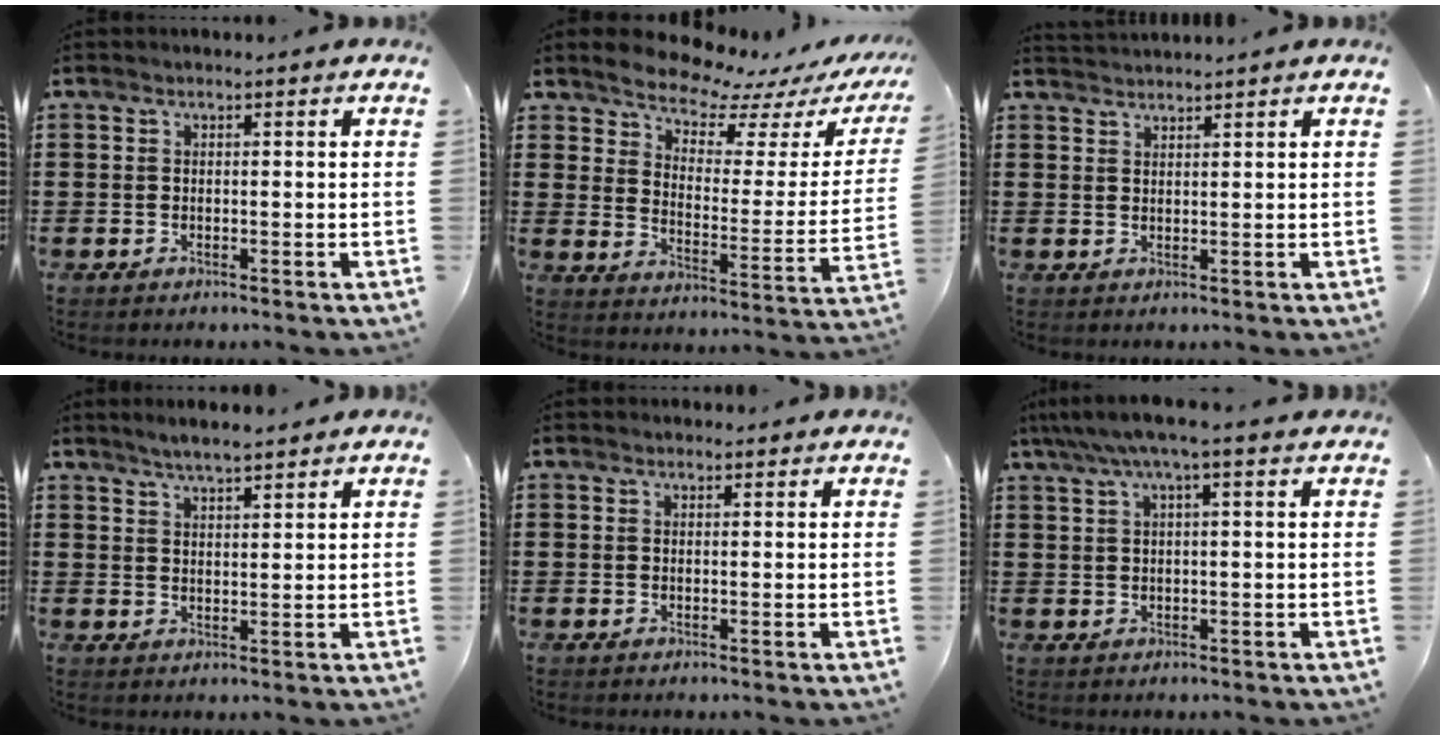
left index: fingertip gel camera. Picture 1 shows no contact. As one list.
[{"total": 6.1, "force": [5.9, 1.1, 1.1], "torque": [-0.042, -0.055, 0.098]}, {"total": 1.6, "force": [1.5, -0.2, -0.1], "torque": [-0.003, 0.001, 0.031]}, {"total": 3.1, "force": [3.0, 0.2, 1.0], "torque": [-0.026, -0.001, 0.055]}, {"total": 0.9, "force": [0.8, 0.3, 0.2], "torque": [-0.004, 0.003, 0.015]}, {"total": 4.0, "force": [2.5, 0.3, 3.2], "torque": [-0.068, 0.003, 0.043]}]